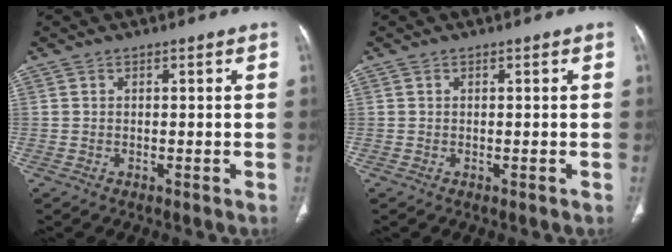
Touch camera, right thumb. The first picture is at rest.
{"total": 0.0}